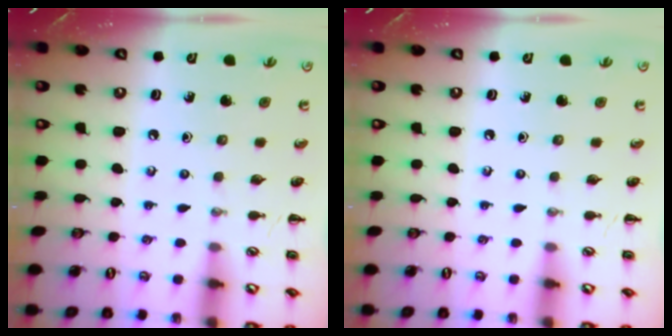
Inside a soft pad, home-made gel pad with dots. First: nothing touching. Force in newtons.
{"total": 0.0}